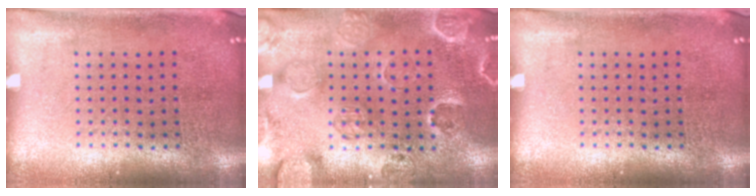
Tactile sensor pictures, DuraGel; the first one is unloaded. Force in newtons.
{"total": 2.4, "press": 2.1, "slide": 1.1}
{"total": 0.0}